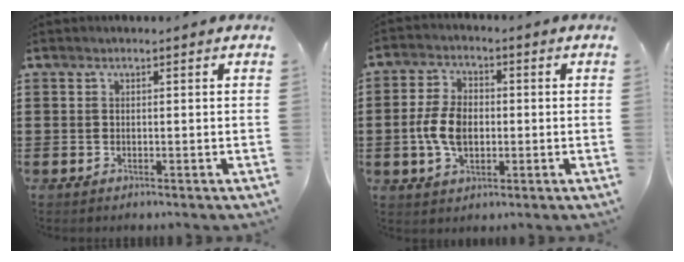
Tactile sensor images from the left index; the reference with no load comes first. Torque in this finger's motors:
{"motor_torque": [1.57, 0.57, 0.73, 0.11]}